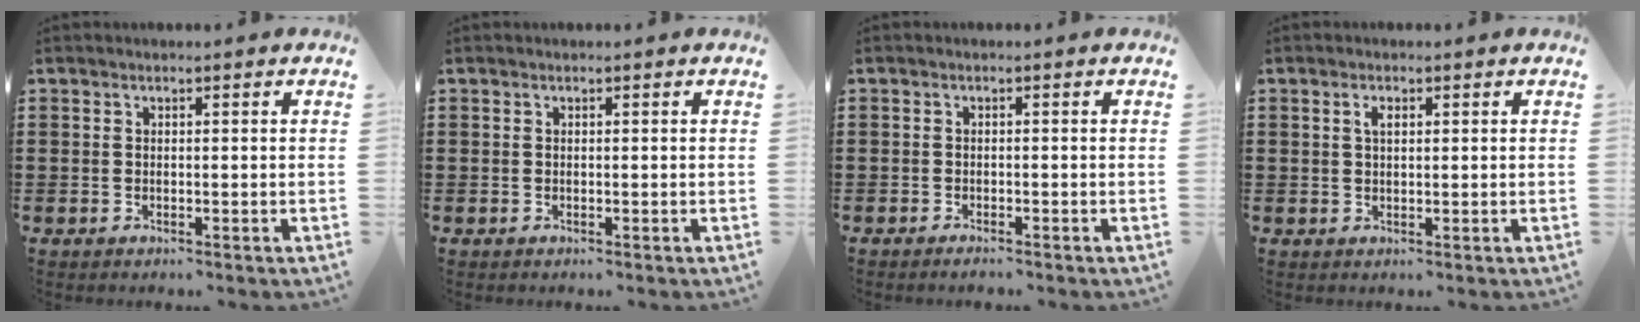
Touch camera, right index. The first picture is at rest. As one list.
[{"total": 0.0}, {"total": 0.9, "force": [-0.9, 0.1, 0.2], "torque": [-0.006, -0.001, -0.017]}, {"total": 1.7, "force": [0.5, 0.8, 1.4], "torque": [-0.030, 0.006, 0.008]}]